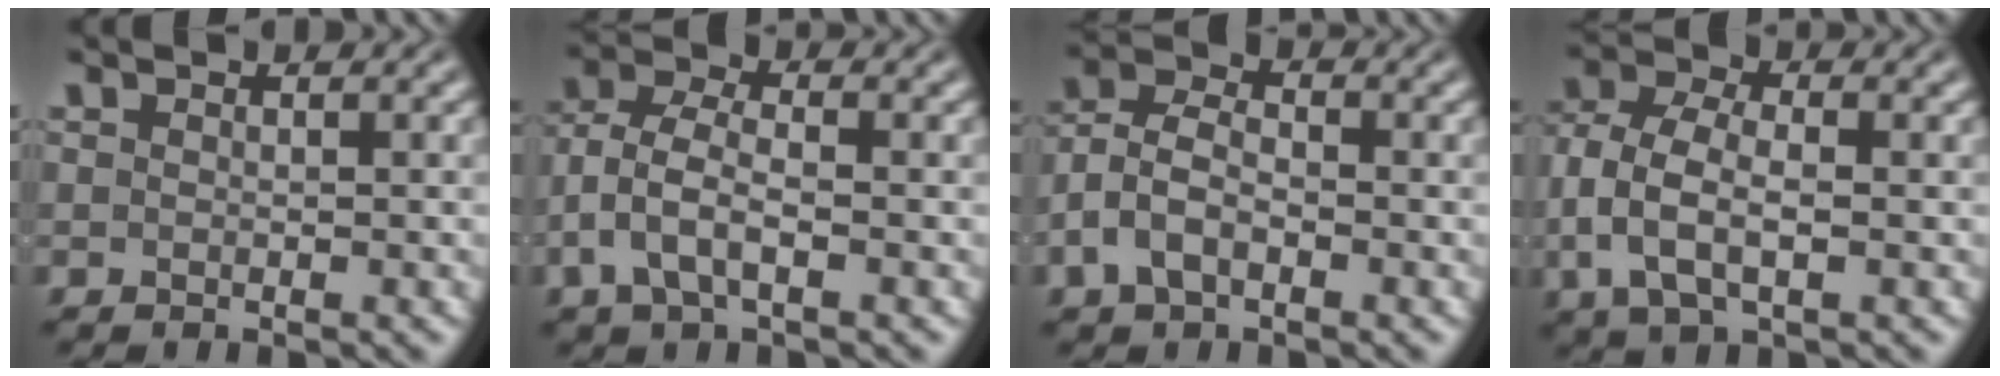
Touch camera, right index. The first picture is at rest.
{"total": 4.5, "force": [-0.6, 3.1, 3.2], "torque": [-0.082, -0.025, -0.001]}
{"total": 5.5, "force": [-1.0, 4.3, 3.2], "torque": [-0.080, -0.019, -0.014]}
{"total": 5.9, "force": [-0.5, 4.0, 4.3], "torque": [-0.107, -0.023, 0.001]}